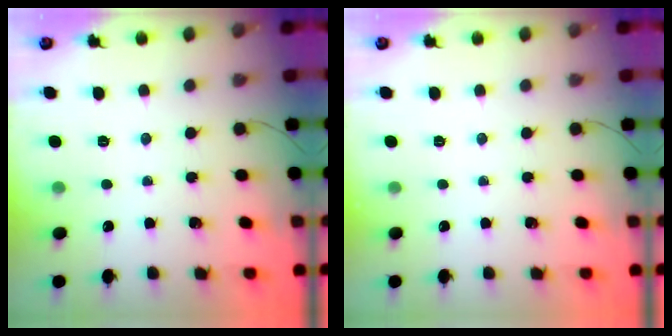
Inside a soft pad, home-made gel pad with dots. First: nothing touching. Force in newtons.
{"total": 0.0}